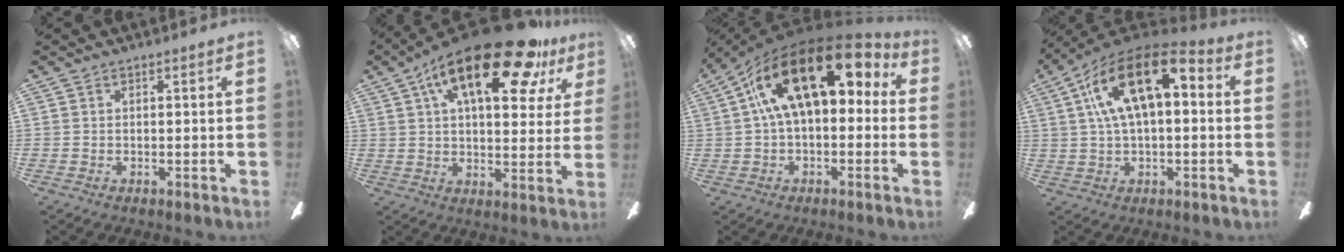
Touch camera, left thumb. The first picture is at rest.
{"total": 24.0, "force": [12.7, 9.2, 18.2], "torque": [-0.280, -0.050, 0.201]}
{"total": 21.5, "force": [8.3, 10.1, 17.1], "torque": [-0.284, -0.030, 0.140]}
{"total": 18.8, "force": [6.3, 9.2, 15.1], "torque": [-0.259, -0.006, 0.104]}